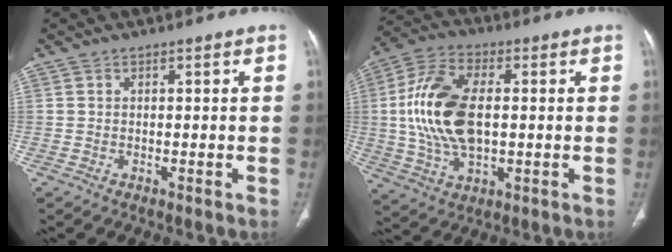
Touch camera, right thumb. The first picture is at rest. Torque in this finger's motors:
{"motor_torque": [-0.68, 1.44, 1.38, 0.27, 0.24]}